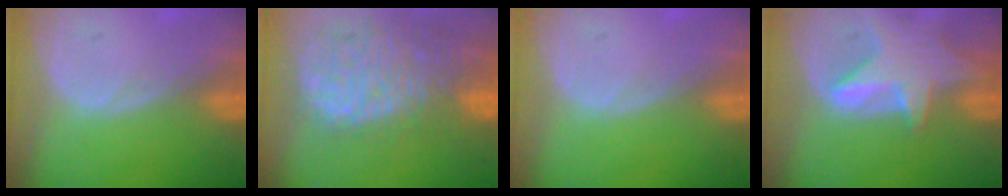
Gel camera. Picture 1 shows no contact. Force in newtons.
{"total": 14.2, "press": 11.8, "slide": 7.9}
{"total": 0.0}
{"total": 7.4, "press": 6.9, "slide": 2.5}